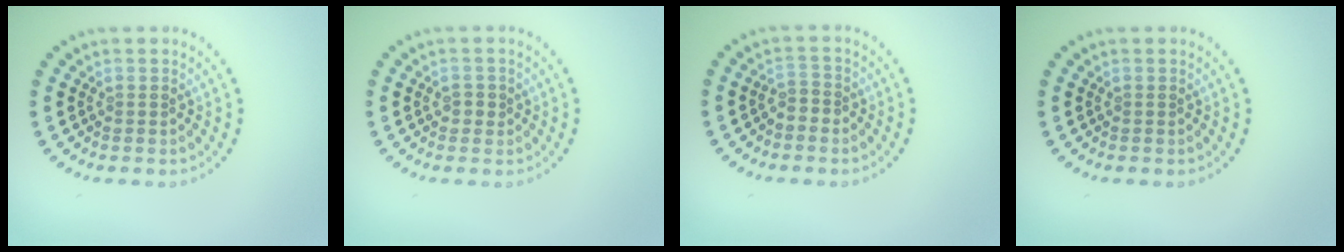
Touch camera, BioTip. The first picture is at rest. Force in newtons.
{"total": 1.1, "press": 1.0, "slide": 0.3}
{"total": 1.2, "press": 0.9, "slide": 0.8}
{"total": 0.0}